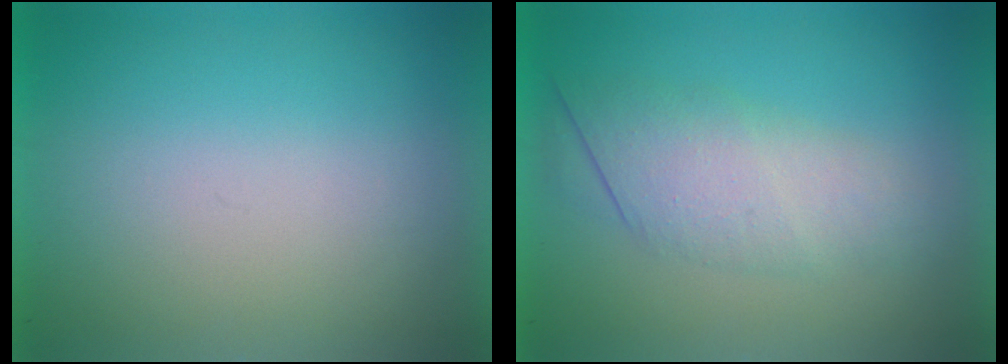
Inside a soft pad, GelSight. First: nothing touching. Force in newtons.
{"total": 3.1}